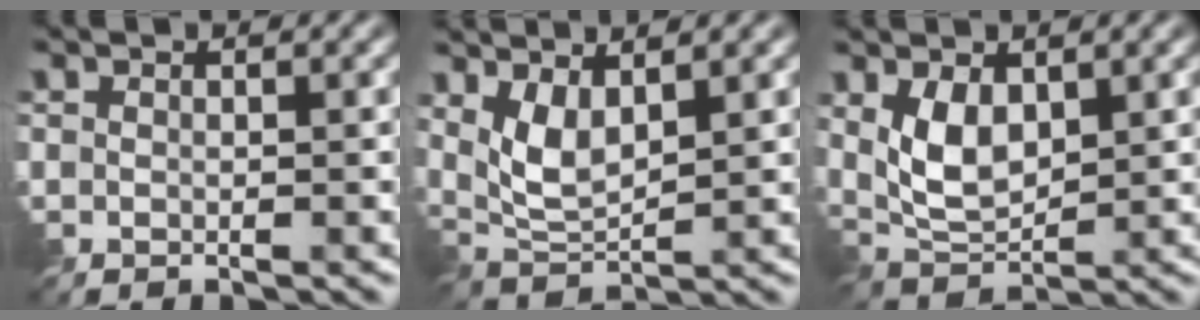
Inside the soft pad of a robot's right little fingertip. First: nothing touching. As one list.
[{"total": 3.6, "force": [1.5, 1.4, 3.0], "torque": [-0.073, -0.010, 0.033]}, {"total": 4.1, "force": [1.1, 2.1, 3.3], "torque": [-0.074, -0.007, 0.027]}]